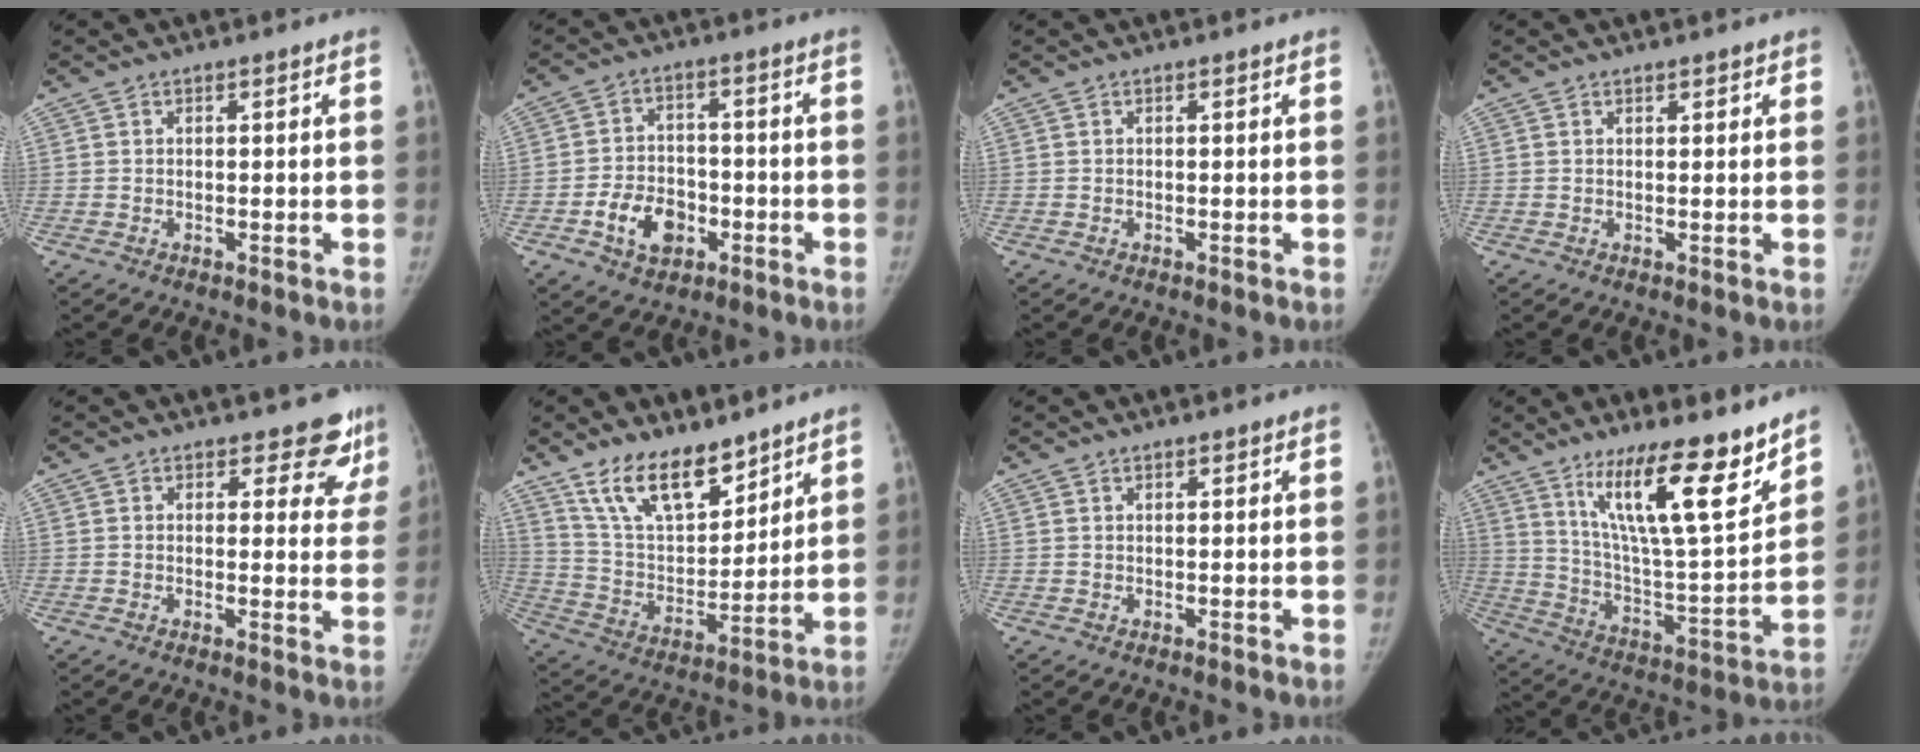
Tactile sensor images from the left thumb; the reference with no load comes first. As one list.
[{"total": 9.0, "force": [-3.5, 6.5, 5.1], "torque": [-0.063, 0.020, -0.057]}, {"total": 0.0}, {"total": 1.0, "force": [0.8, 0.5, 0.3], "torque": [0.003, -0.004, 0.009]}, {"total": 7.4, "force": [6.2, 3.5, 1.7], "torque": [0.029, -0.034, 0.049]}, {"total": 15.3, "force": [11.5, 6.6, 7.7], "torque": [-0.099, -0.069, 0.223]}, {"total": 0.7, "force": [0.6, 0.2, 0.2], "torque": [-0.004, -0.004, 0.010]}, {"total": 20.3, "force": [13.5, 4.3, 14.6], "torque": [-0.210, -0.087, 0.234]}]